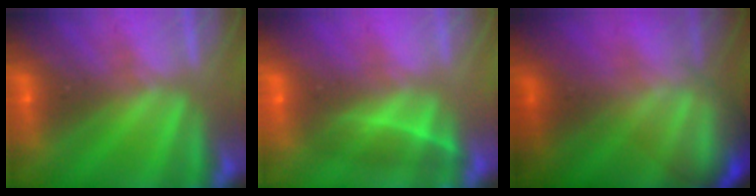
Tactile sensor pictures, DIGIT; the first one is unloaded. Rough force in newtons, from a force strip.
{"total": 1.9}
{"total": 5.9}